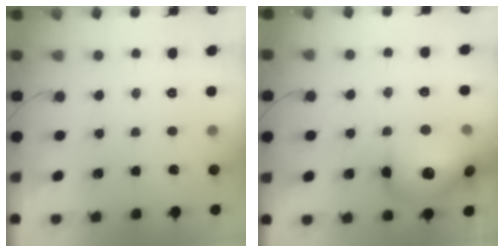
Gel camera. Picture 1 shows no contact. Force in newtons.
{"total": 19.7, "press": 19.6, "slide": 1.7}